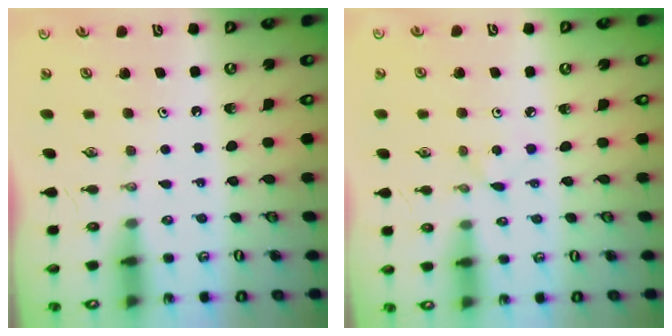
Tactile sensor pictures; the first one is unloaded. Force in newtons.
{"total": 2.9, "press": 2.9, "slide": 0.4}